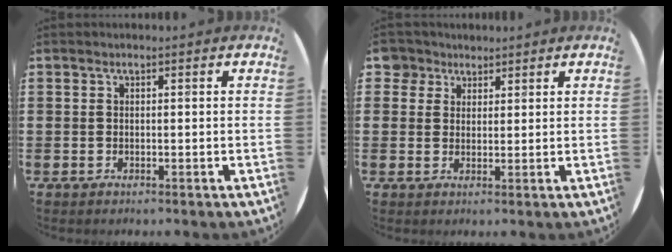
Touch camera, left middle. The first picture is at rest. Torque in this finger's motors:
{"motor_torque": [0.01, 0.01, -0.04, 0.00]}